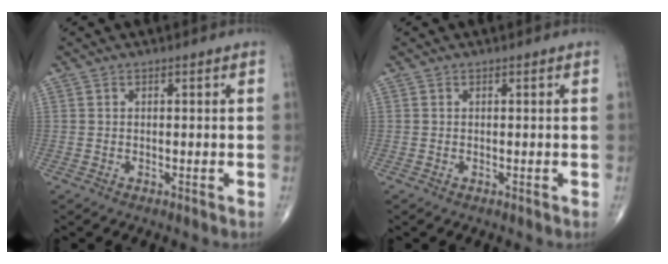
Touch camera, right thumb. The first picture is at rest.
{"total": 0.0}